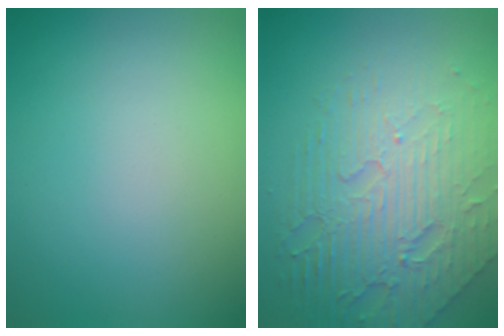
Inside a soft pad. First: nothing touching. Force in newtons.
{"total": 7.3, "press": 5.3, "slide": 5.1}